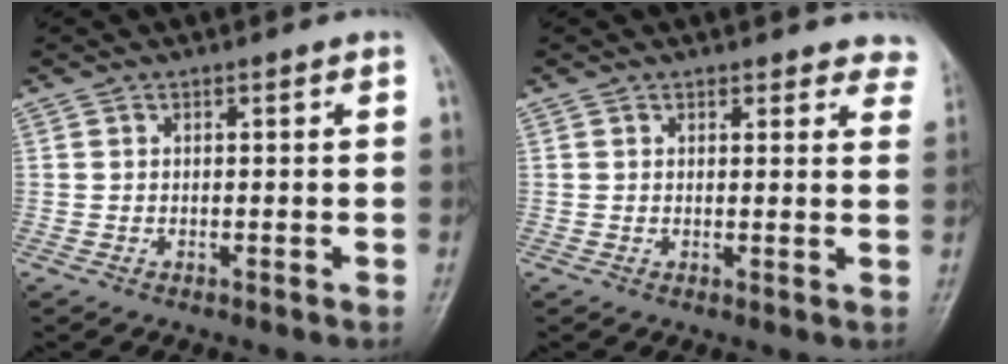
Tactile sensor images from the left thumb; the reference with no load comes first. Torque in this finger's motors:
{"motor_torque": [0.10, 0.14, -0.15, -0.13, 0.00]}